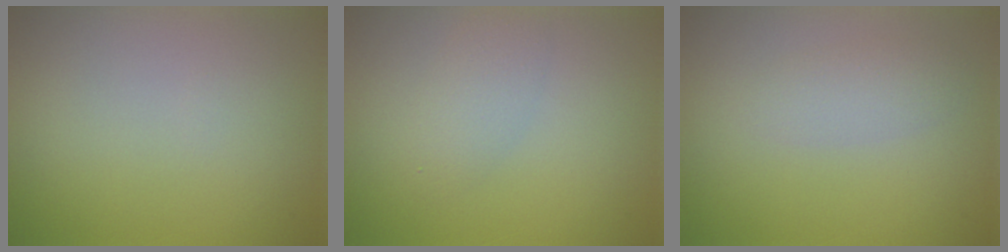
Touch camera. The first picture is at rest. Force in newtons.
{"total": 2.1, "press": 2.1, "slide": 0.0}
{"total": 2.0, "press": 2.0, "slide": 0.1}